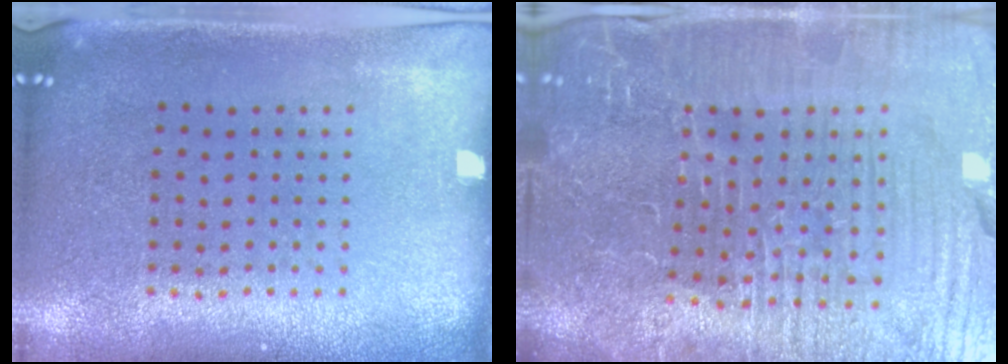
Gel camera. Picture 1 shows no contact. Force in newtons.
{"total": 5.9, "press": 5.6, "slide": 1.9}